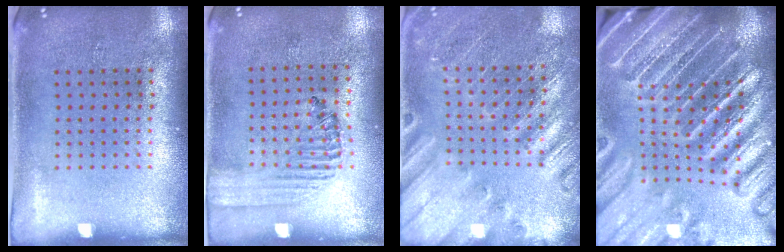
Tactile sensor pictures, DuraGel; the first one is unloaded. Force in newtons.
{"total": 1.4, "press": 1.2, "slide": 0.7}
{"total": 2.4, "press": 2.4, "slide": 0.3}
{"total": 4.7, "press": 4.2, "slide": 2.0}